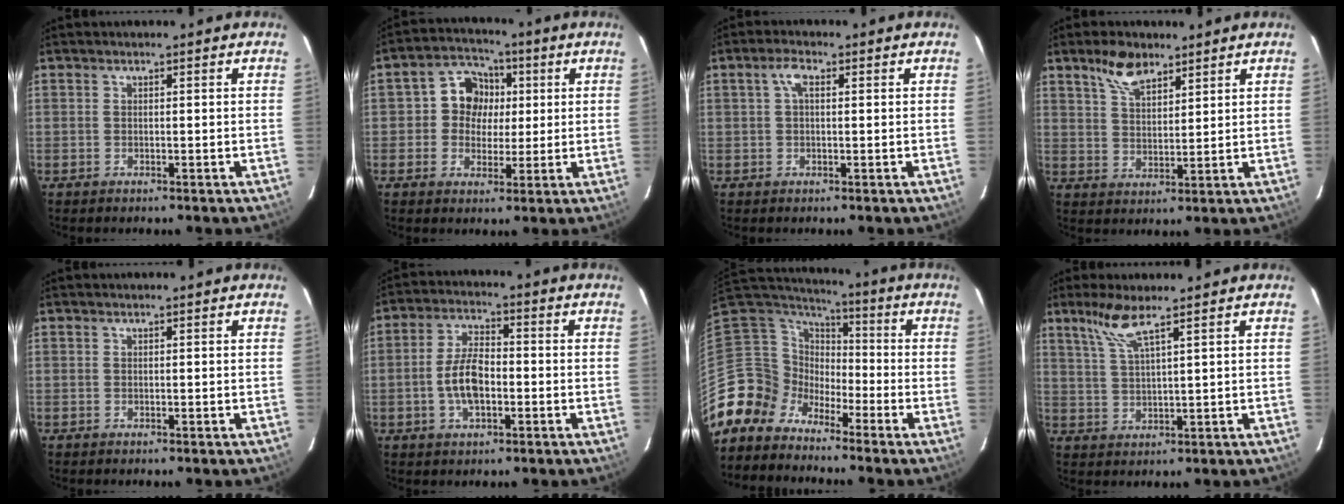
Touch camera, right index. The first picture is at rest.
{"total": 7.0, "force": [0.5, 6.6, 2.2], "torque": [-0.038, 0.024, 0.004]}
{"total": 2.3, "force": [0.8, 0.8, 2.0], "torque": [-0.042, 0.008, 0.014]}
{"total": 6.5, "force": [4.9, 2.6, 3.3], "torque": [-0.055, 0.004, 0.093]}
{"total": 0.0}
{"total": 5.6, "force": [-1.3, 3.1, 4.4], "torque": [-0.088, 0.008, -0.020]}
{"total": 8.8, "force": [-6.4, 6.0, -0.5], "torque": [-0.011, 0.042, -0.148]}
{"total": 5.3, "force": [3.9, -0.5, 3.6], "torque": [-0.078, -0.002, 0.082]}